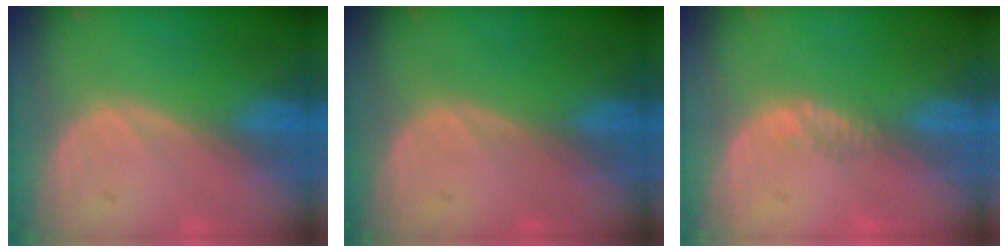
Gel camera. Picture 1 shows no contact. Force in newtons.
{"total": 0.0}
{"total": 1.1, "press": 0.9, "slide": 0.7}